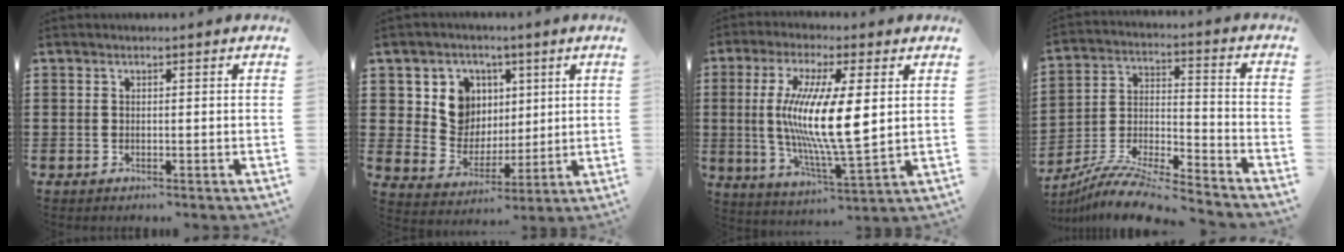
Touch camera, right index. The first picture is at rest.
{"total": 8.9, "force": [3.1, 8.0, 2.5], "torque": [-0.071, -0.001, 0.058]}
{"total": 12.0, "force": [1.7, 2.5, 11.6], "torque": [-0.240, -0.005, 0.026]}
{"total": 10.3, "force": [-9.5, 0.6, 3.9], "torque": [-0.074, 0.015, -0.192]}